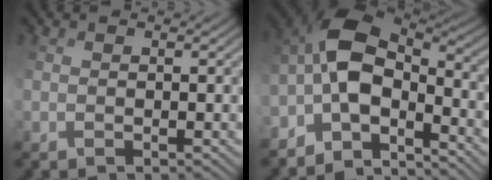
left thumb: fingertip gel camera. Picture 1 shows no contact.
{"total": 9.8, "force": [-4.0, 4.1, 8.0], "torque": [-0.164, 0.009, -0.088]}